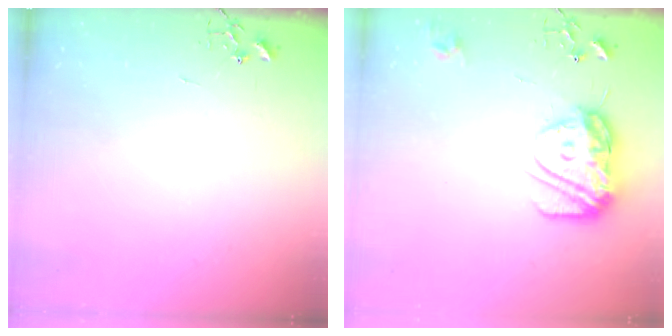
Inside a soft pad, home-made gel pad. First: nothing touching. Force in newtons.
{"total": 14.9, "press": 14.8, "slide": 1.2}